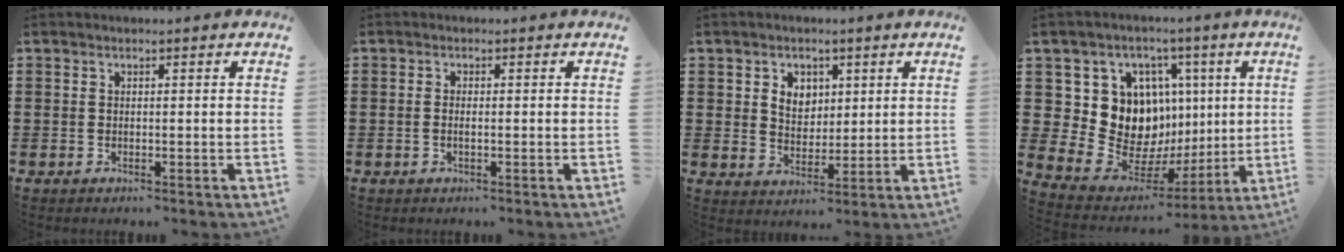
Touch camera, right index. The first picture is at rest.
{"total": 0.9, "force": [-0.3, 0.1, 0.8], "torque": [-0.015, -0.003, -0.005]}
{"total": 4.1, "force": [1.6, 3.4, 1.7], "torque": [-0.039, 0.009, 0.026]}
{"total": 13.4, "force": [2.5, 11.9, 5.6], "torque": [-0.133, -0.037, 0.057]}